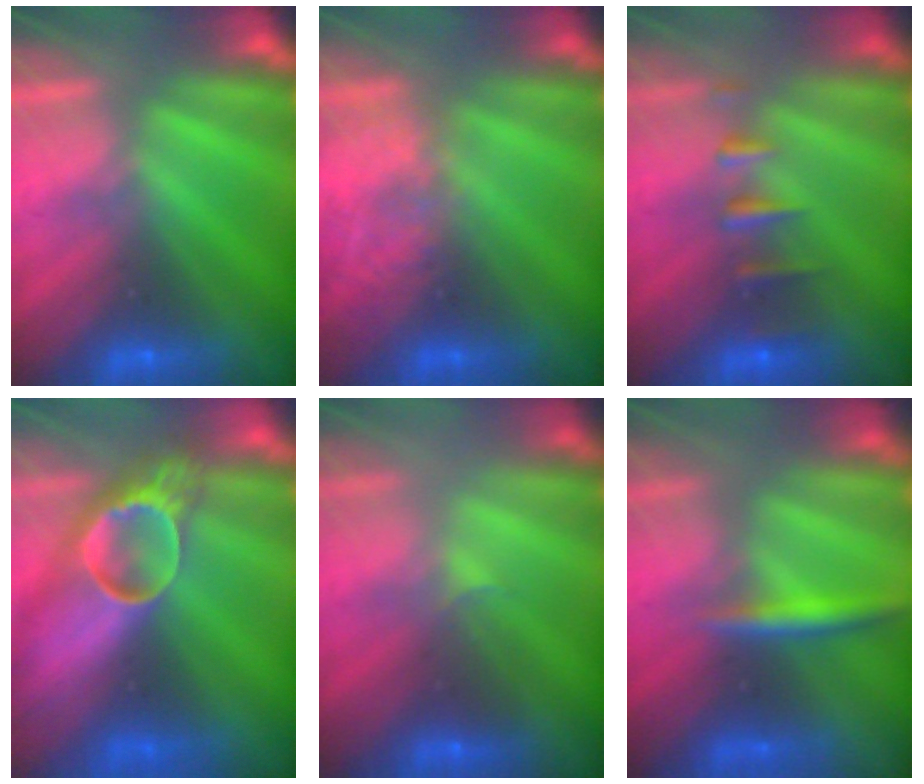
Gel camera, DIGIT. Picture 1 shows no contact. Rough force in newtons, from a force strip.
{"total": 2.2}
{"total": 2.4}
{"total": 6.2}
{"total": 2.0}
{"total": 2.8}